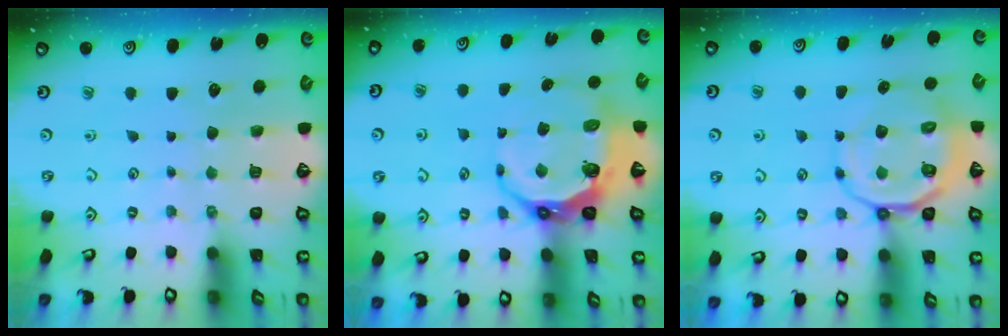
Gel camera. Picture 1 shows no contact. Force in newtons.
{"total": 9.5, "press": 8.6, "slide": 4.0}
{"total": 11.6, "press": 11.3, "slide": 2.7}